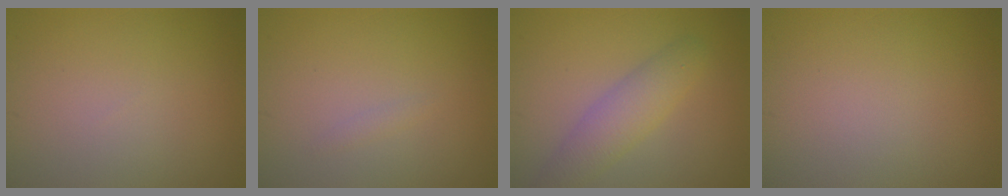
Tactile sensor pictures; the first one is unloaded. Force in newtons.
{"total": 0.5, "press": 0.5, "slide": 0.0}
{"total": 3.6, "press": 3.6, "slide": 0.1}
{"total": 0.0}